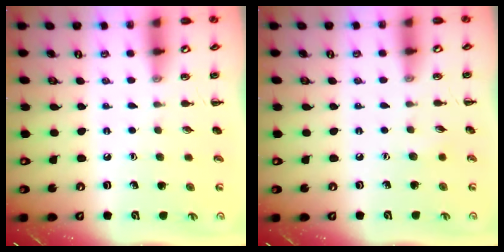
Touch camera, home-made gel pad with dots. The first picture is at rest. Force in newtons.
{"total": 3.8, "press": 3.7, "slide": 0.9}